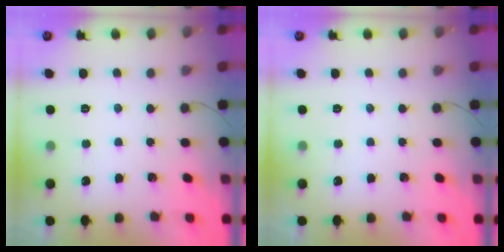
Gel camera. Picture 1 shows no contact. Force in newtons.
{"total": 0.0}